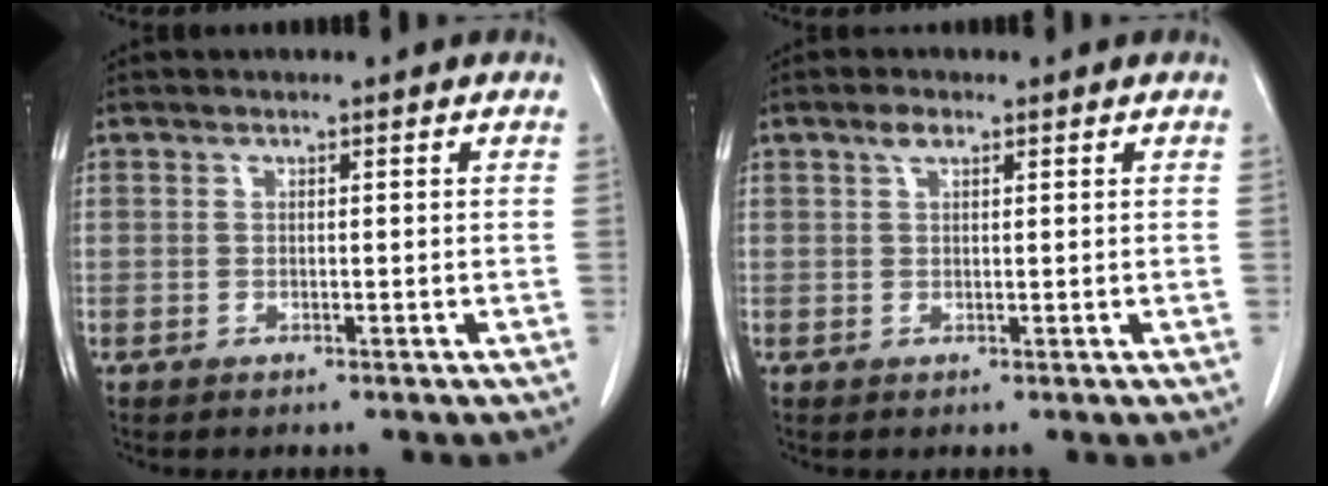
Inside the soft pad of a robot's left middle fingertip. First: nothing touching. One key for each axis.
{"total": 1.7, "fx": 1.1, "fy": 0.7, "fz": 1.2, "tx": -0.025, "ty": 0.005, "tz": 0.019}